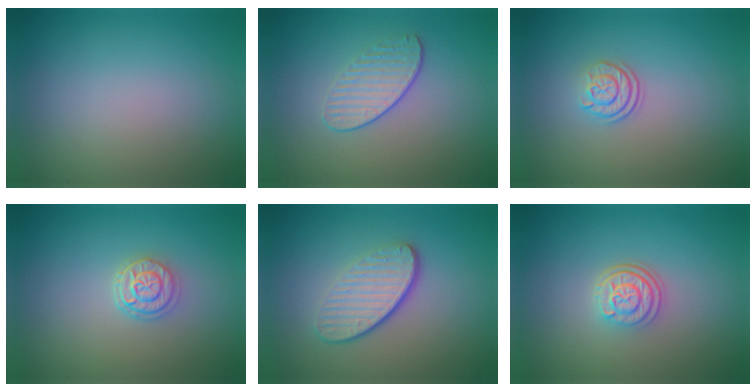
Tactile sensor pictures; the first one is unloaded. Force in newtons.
{"total": 1.9, "press": 1.5, "slide": 1.2}
{"total": 2.3, "press": 1.7, "slide": 1.6}
{"total": 2.6, "press": 2.2, "slide": 1.5}
{"total": 4.2, "press": 3.0, "slide": 3.0}
{"total": 3.1, "press": 2.4, "slide": 1.9}